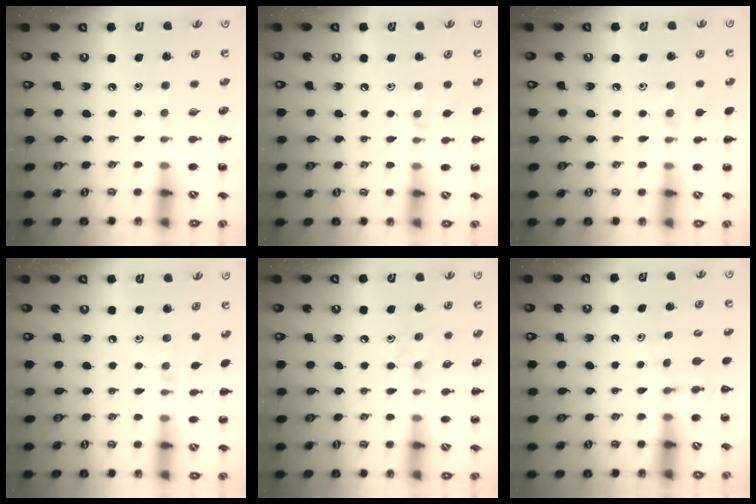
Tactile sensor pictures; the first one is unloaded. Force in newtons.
{"total": 4.5, "press": 4.3, "slide": 1.6}
{"total": 5.7, "press": 5.4, "slide": 1.9}
{"total": 6.2, "press": 5.9, "slide": 2.0}
{"total": 7.5, "press": 7.2, "slide": 2.0}
{"total": 3.5, "press": 3.3, "slide": 1.2}